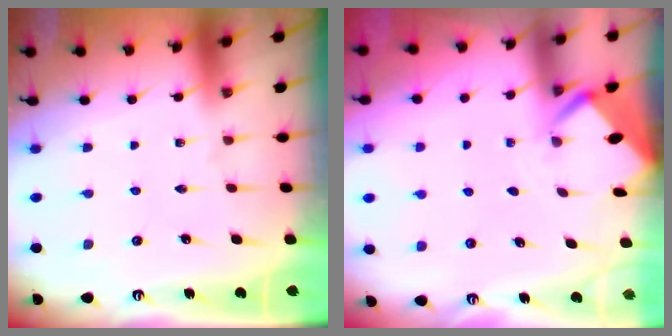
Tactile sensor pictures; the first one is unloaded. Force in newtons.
{"total": 2.5, "press": 2.5, "slide": 0.2}